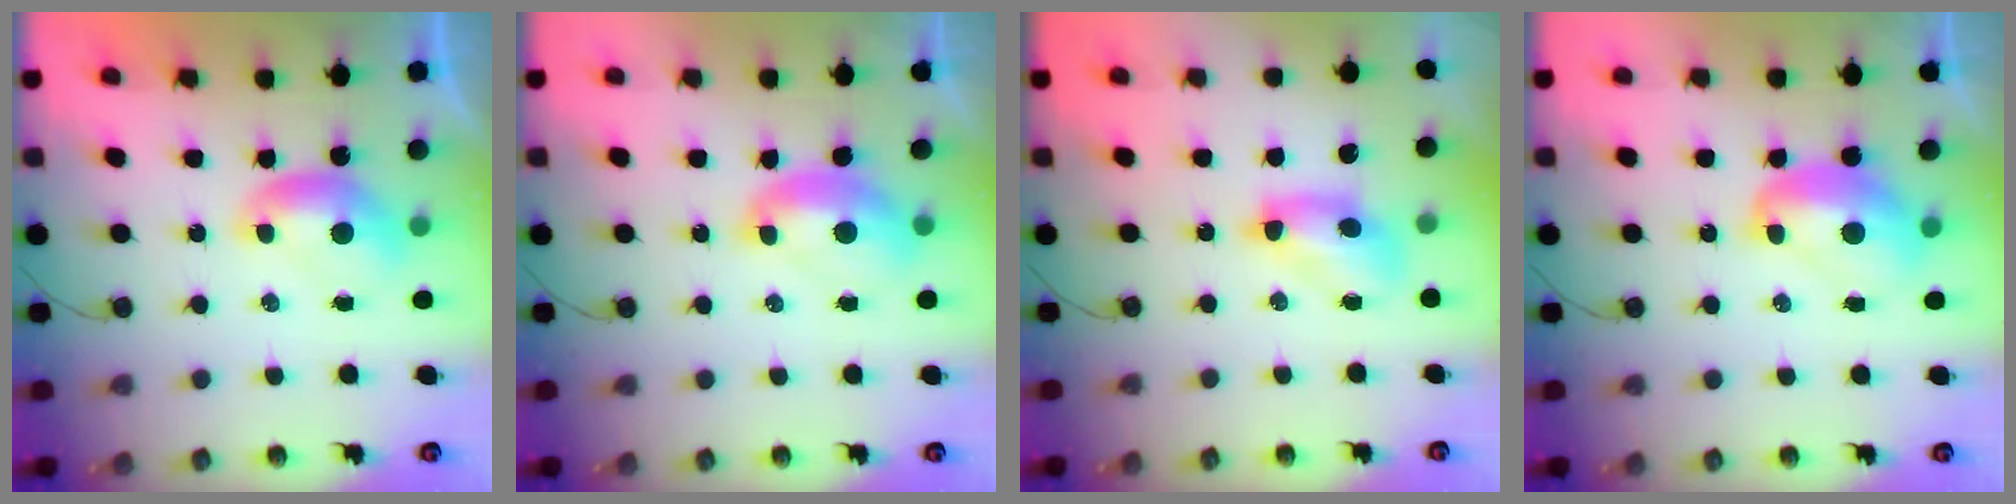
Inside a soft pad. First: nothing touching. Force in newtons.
{"total": 2.1, "press": 2.0, "slide": 0.7}
{"total": 5.7, "press": 5.6, "slide": 0.9}
{"total": 3.0, "press": 2.9, "slide": 0.5}